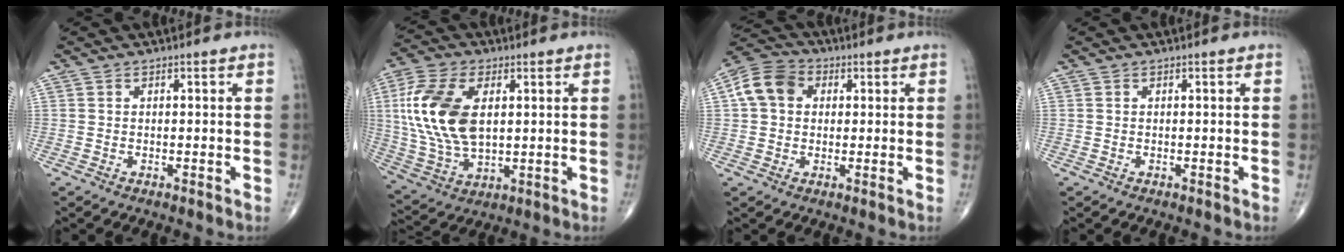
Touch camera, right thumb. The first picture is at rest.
{"total": 17.2, "force": [2.9, 9.7, 13.9], "torque": [-0.287, -0.009, 0.057]}
{"total": 8.6, "force": [1.7, 6.7, 5.1], "torque": [-0.089, 0.018, 0.022]}
{"total": 0.0}